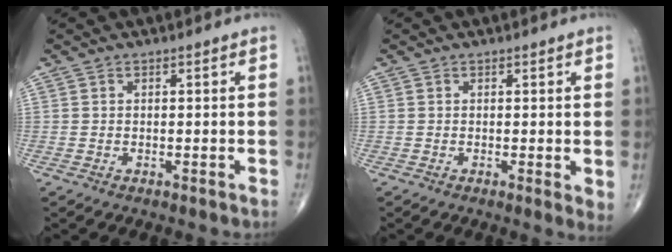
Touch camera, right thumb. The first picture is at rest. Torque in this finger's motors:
{"motor_torque": [-0.23, 0.29, 0.01, -0.03, 0.00]}